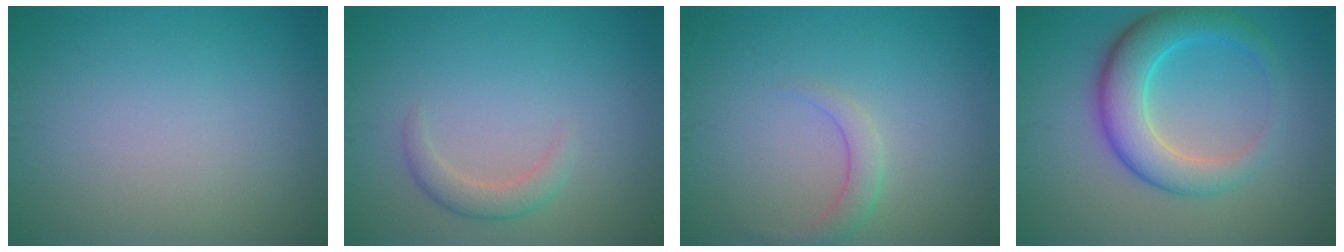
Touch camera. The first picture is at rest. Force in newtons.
{"total": 1.9, "press": 1.9, "slide": 0.2}
{"total": 1.8, "press": 1.8, "slide": 0.1}
{"total": 6.1, "press": 6.1, "slide": 0.0}